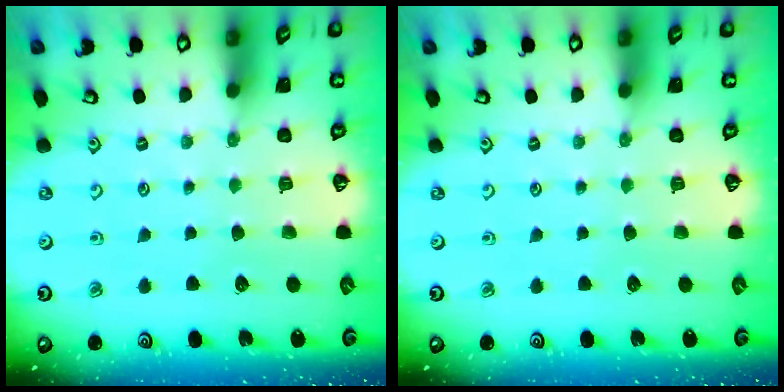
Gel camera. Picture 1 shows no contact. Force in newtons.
{"total": 0.0}